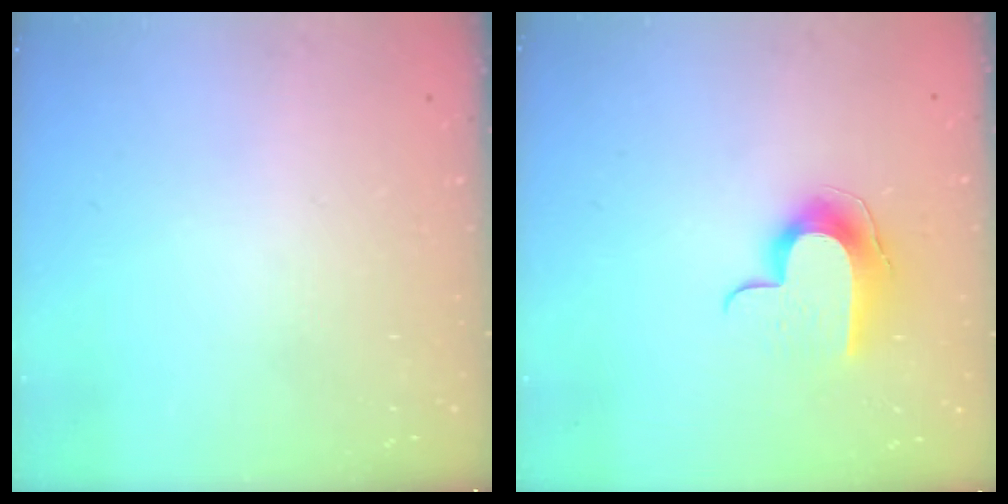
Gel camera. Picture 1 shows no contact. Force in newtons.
{"total": 10.3, "press": 10.3, "slide": 0.7}